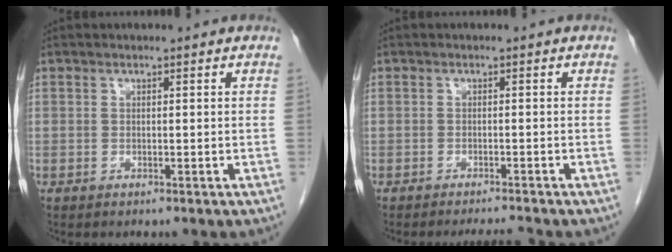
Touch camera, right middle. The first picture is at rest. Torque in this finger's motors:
{"motor_torque": [0.00, 0.00, 0.00, 0.00]}